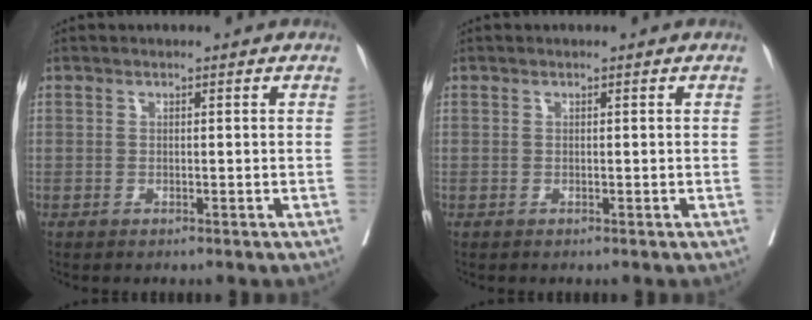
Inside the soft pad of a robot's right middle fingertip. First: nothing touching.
{"total": 0.0}